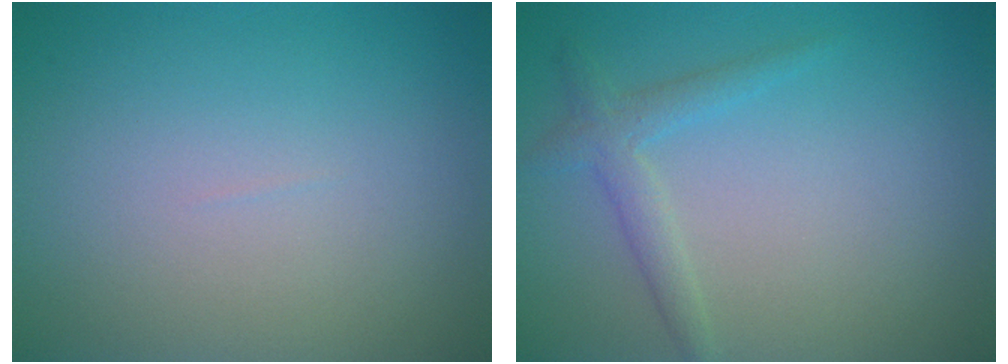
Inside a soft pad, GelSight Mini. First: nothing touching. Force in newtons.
{"total": 2.0, "press": 2.0, "slide": 0.1}